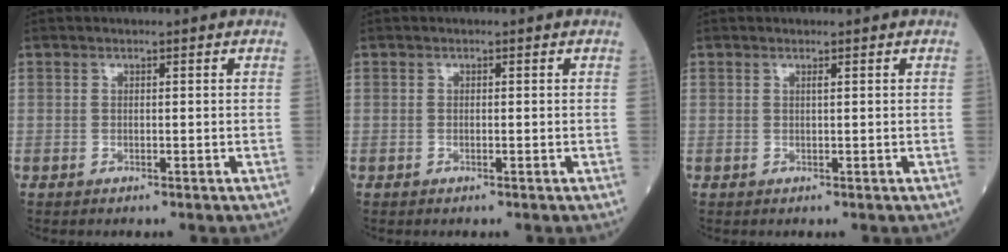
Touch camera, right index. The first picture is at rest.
{"total": 0.0}
{"total": 0.6, "force": [0.3, 0.2, 0.5], "torque": [-0.018, 0.006, 0.008]}